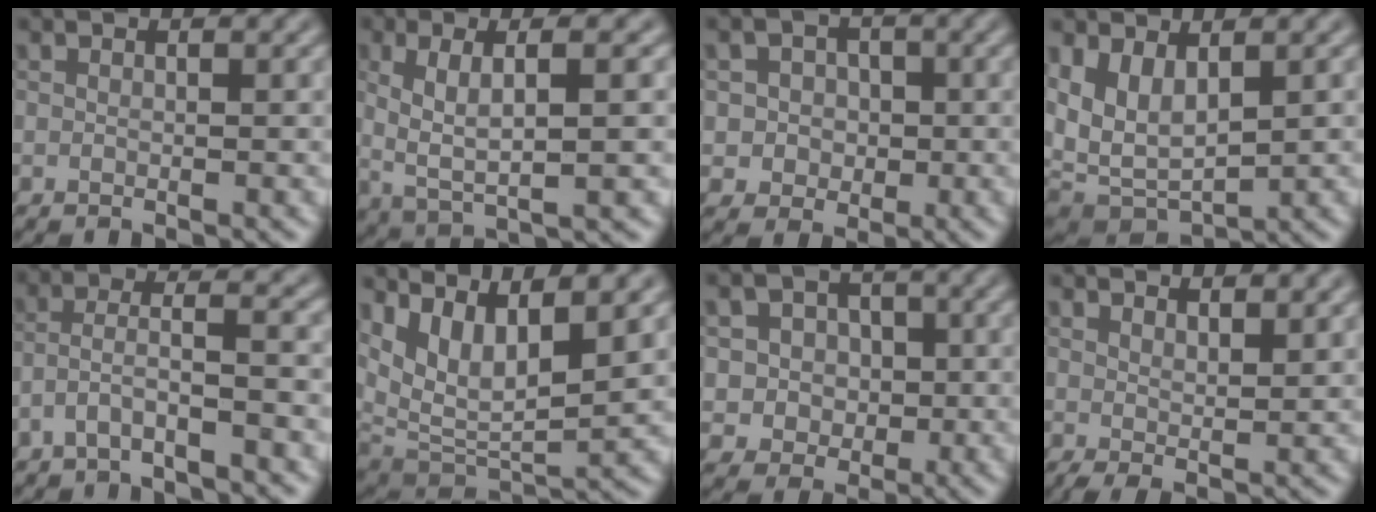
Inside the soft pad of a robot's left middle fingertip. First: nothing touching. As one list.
[{"total": 6.1, "force": [0.6, 1.8, 5.8], "torque": [-0.106, 0.004, 0.013]}, {"total": 3.4, "force": [0.1, 3.3, 1.0], "torque": [-0.002, 0.009, -0.006]}, {"total": 6.6, "force": [0.8, 4.0, 5.2], "torque": [-0.120, -0.013, 0.020]}, {"total": 3.6, "force": [-1.8, 0.9, 3.0], "torque": [-0.062, 0.012, -0.042]}, {"total": 9.5, "force": [4.1, 3.9, 7.6], "torque": [-0.143, -0.005, 0.078]}, {"total": 4.5, "force": [0.5, 4.3, 1.4], "torque": [-0.007, 0.014, 0.000]}, {"total": 3.0, "force": [2.1, 0.9, 1.9], "torque": [-0.034, 0.002, 0.039]}]